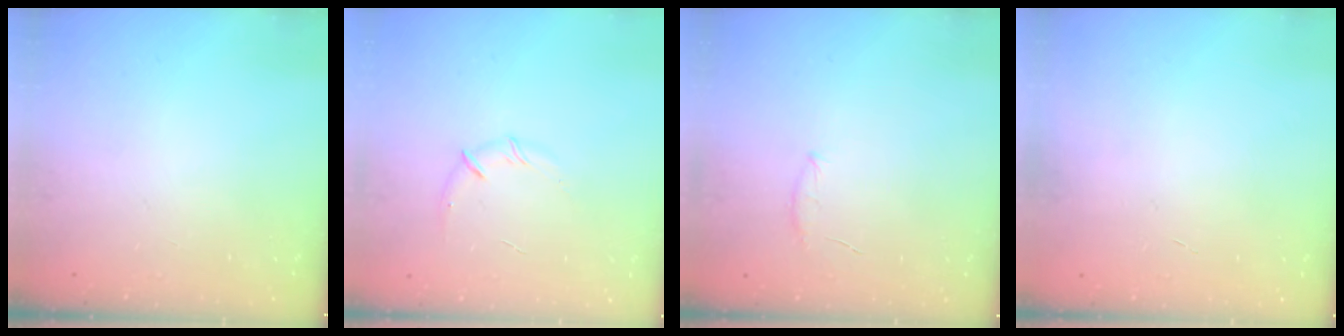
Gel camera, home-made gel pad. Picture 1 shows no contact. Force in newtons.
{"total": 8.0, "press": 7.7, "slide": 2.1}
{"total": 4.5, "press": 4.5, "slide": 0.9}
{"total": 0.0}